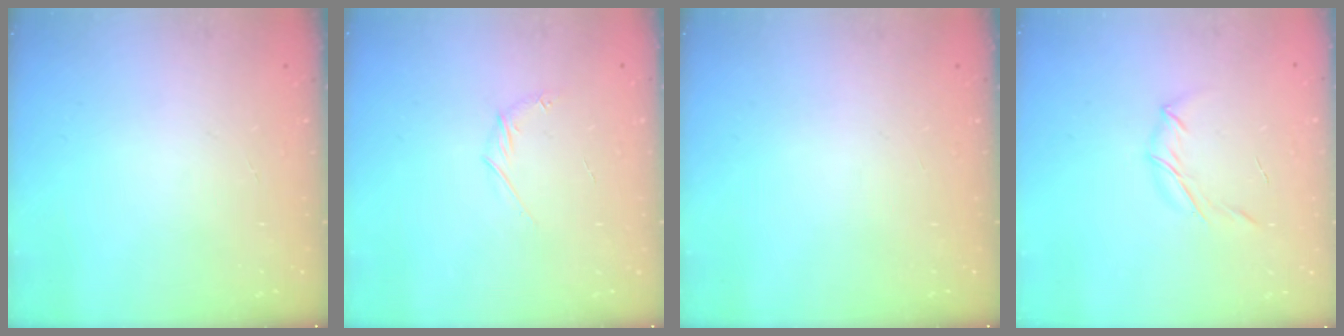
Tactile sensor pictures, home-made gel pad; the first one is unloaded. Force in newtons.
{"total": 5.2, "press": 4.9, "slide": 1.6}
{"total": 0.0}
{"total": 4.1, "press": 3.9, "slide": 1.0}